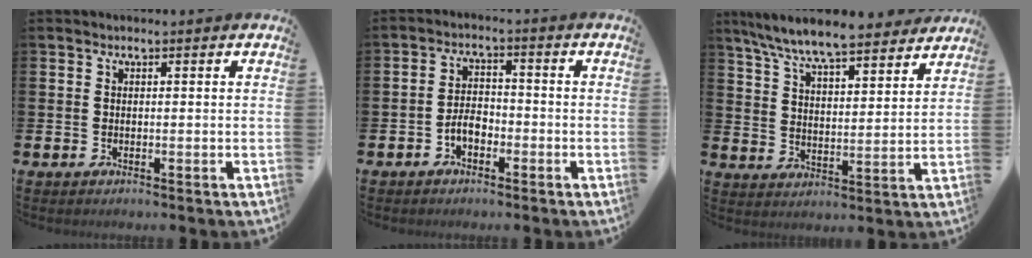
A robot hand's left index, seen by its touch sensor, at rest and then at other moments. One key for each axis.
{"total": 3.1, "fx": -1.7, "fy": 1.8, "fz": 1.8, "tx": -0.028, "ty": 0.004, "tz": -0.036}
{"total": 8.7, "fx": 8.2, "fy": 0.8, "fz": 2.6, "tx": -0.086, "ty": -0.048, "tz": 0.147}